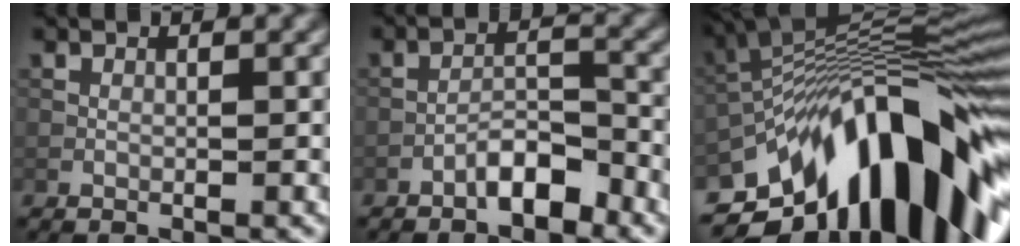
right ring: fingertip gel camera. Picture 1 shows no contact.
{"total": 3.4, "force": [-2.5, 1.1, 2.1], "torque": [-0.031, 0.016, -0.047]}
{"total": 16.1, "force": [-7.2, 5.9, 13.1], "torque": [-0.187, 0.033, -0.143]}